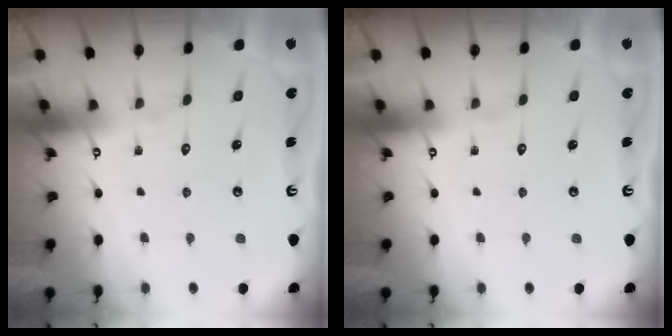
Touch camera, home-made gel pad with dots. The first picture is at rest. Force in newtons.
{"total": 0.0}